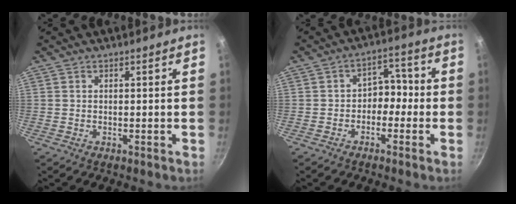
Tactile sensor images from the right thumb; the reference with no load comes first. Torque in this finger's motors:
{"motor_torque": [-0.42, -0.03, 0.08, 0.52, 0.06]}